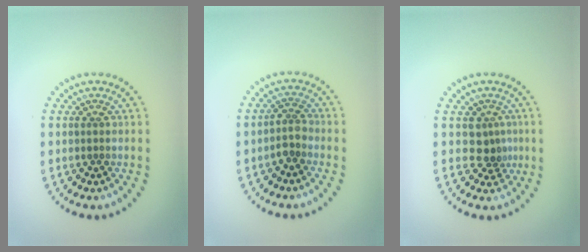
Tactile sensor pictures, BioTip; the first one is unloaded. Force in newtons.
{"total": 1.8, "press": 1.4, "slide": 1.0}
{"total": 2.3, "press": 1.7, "slide": 1.5}